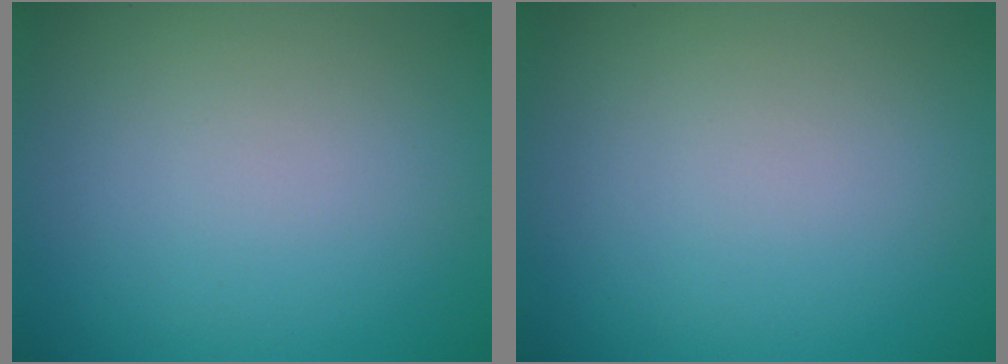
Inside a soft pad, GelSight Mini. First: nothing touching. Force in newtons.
{"total": 0.0}